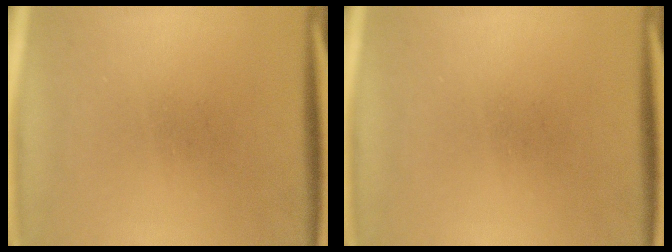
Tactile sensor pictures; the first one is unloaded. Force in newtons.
{"total": 0.0}